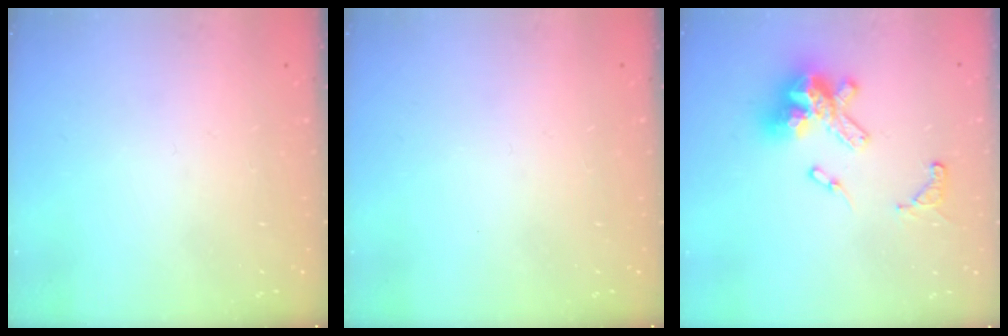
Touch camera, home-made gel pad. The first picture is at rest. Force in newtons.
{"total": 0.0}
{"total": 15.9, "press": 15.9, "slide": 1.7}